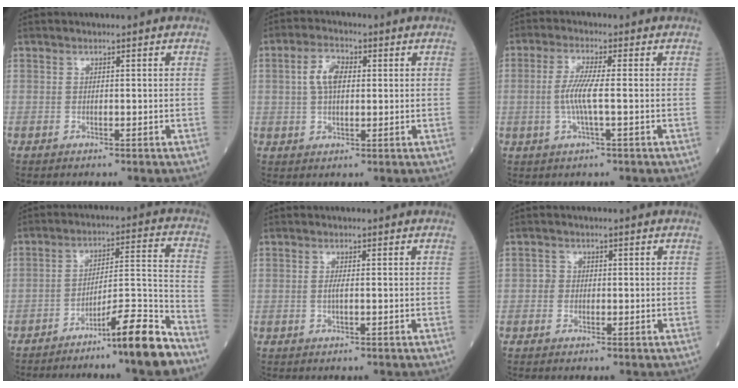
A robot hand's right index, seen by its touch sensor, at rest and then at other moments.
{"total": 5.1, "force": [1.0, 2.7, 4.3], "torque": [-0.091, 0.013, 0.019]}
{"total": 4.9, "force": [-0.5, 0.1, 4.9], "torque": [-0.106, -0.001, -0.013]}
{"total": 11.2, "force": [-8.5, -0.9, 7.2], "torque": [-0.100, 0.014, -0.136]}
{"total": 0.9, "force": [-0.1, 0.0, 0.9], "torque": [-0.021, -0.001, -0.004]}
{"total": 1.4, "force": [-0.1, 1.4, 0.4], "torque": [0.000, 0.005, -0.005]}